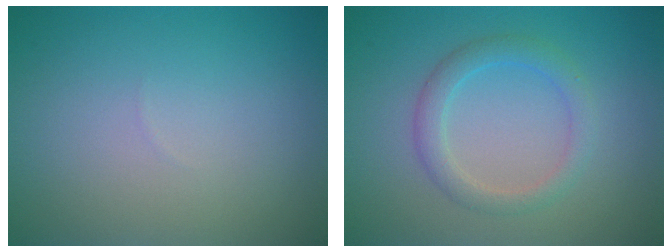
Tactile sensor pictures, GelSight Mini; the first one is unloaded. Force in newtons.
{"total": 2.5, "press": 2.5, "slide": 0.2}